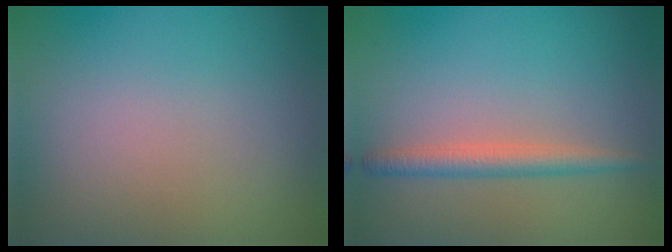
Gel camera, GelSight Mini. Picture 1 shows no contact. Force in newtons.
{"total": 2.3, "press": 2.3, "slide": 0.1}